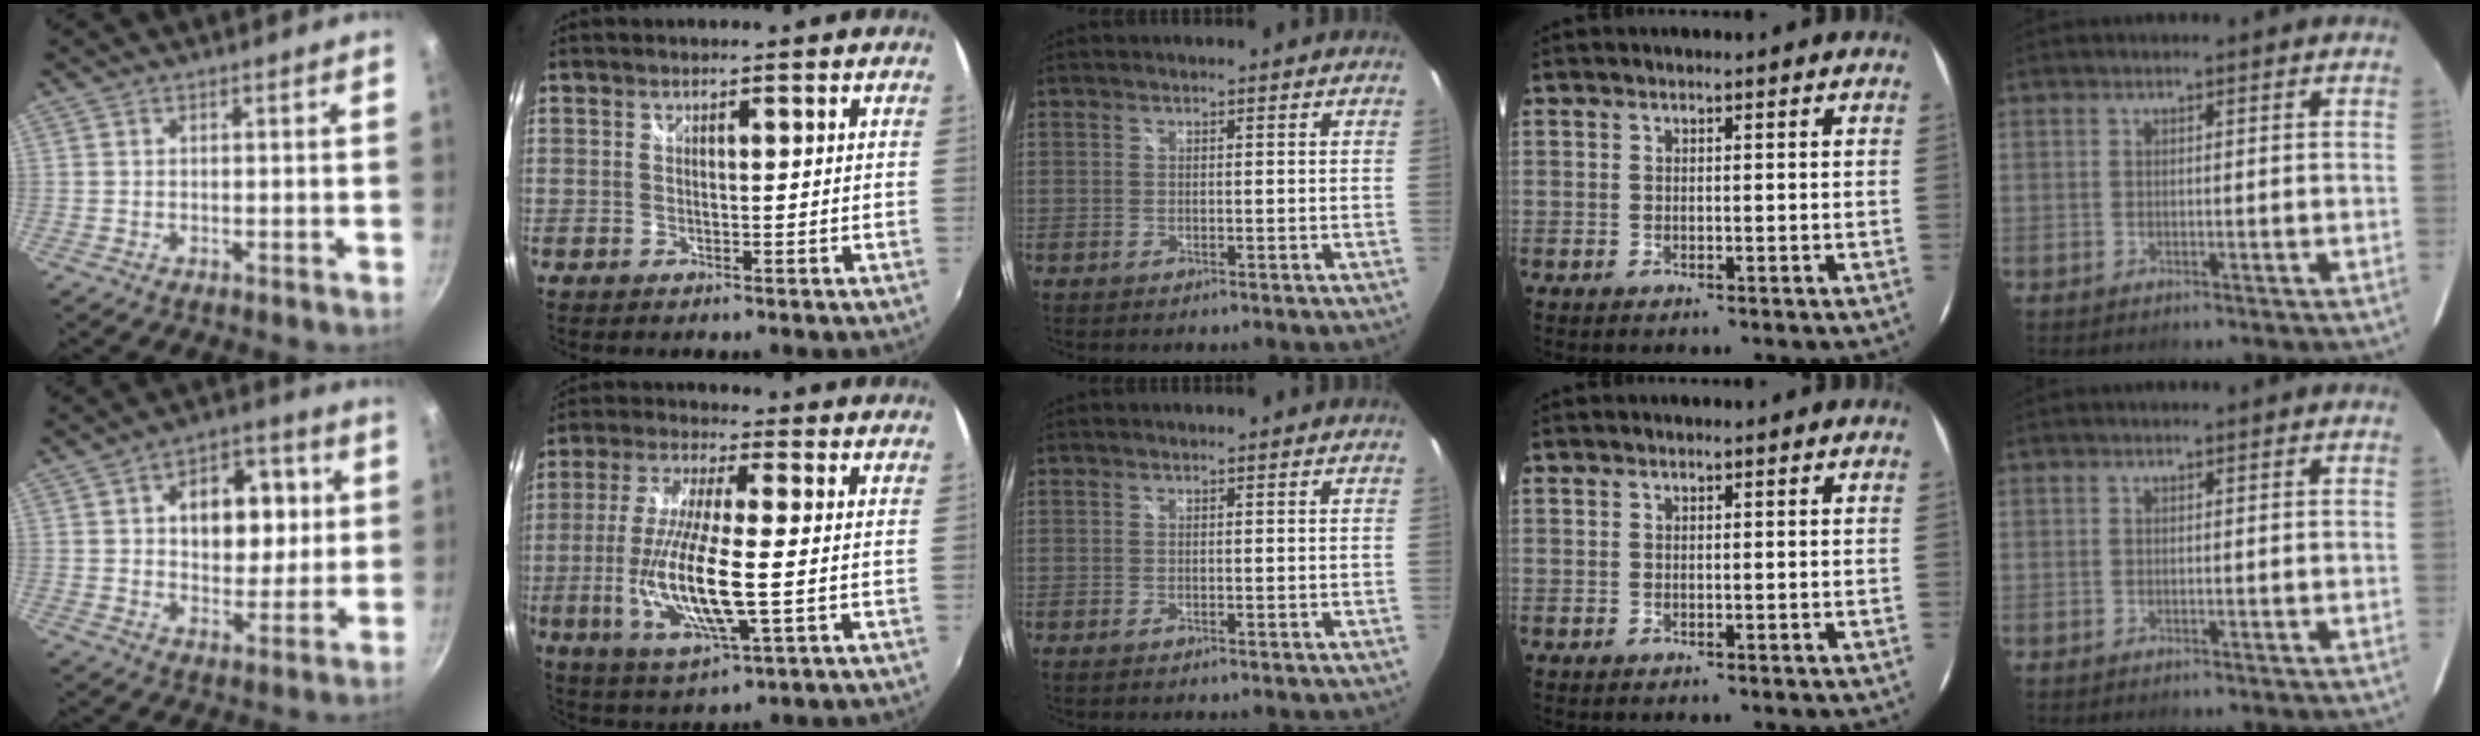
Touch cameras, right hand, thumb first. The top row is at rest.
{"thumb": {"total": 14.2, "force": [2.6, 9.6, 10.1], "torque": [-0.095, 0.003, 0.034]}, "index": {"total": 15.8, "force": [-2.7, 3.4, 15.2], "torque": [-0.308, -0.019, -0.048]}}